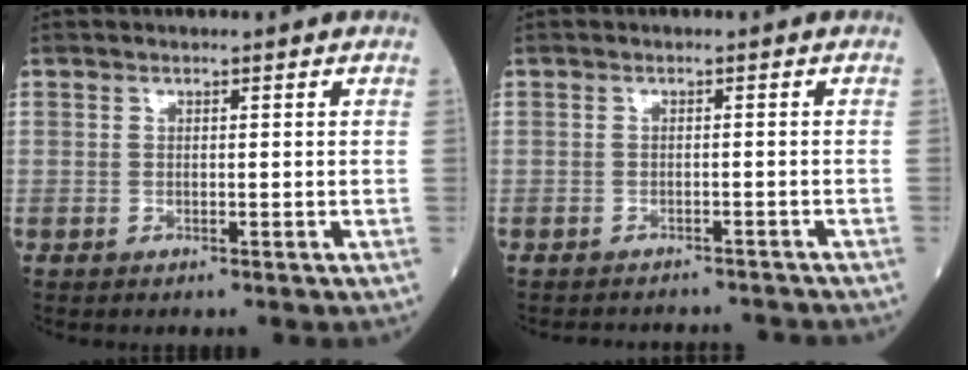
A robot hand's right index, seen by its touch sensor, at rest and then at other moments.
{"total": 7.2, "force": [-7.0, 1.2, 1.1], "torque": [-0.010, 0.005, -0.081]}